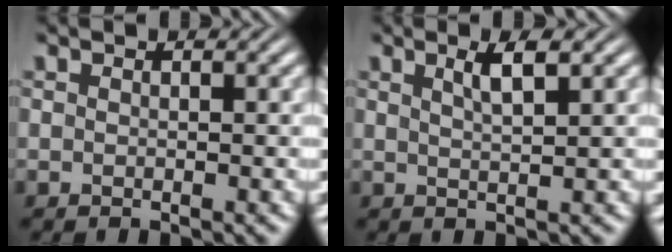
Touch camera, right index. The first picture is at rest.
{"total": 1.9, "force": [0.9, -0.3, 1.7], "torque": [-0.029, -0.002, 0.022]}